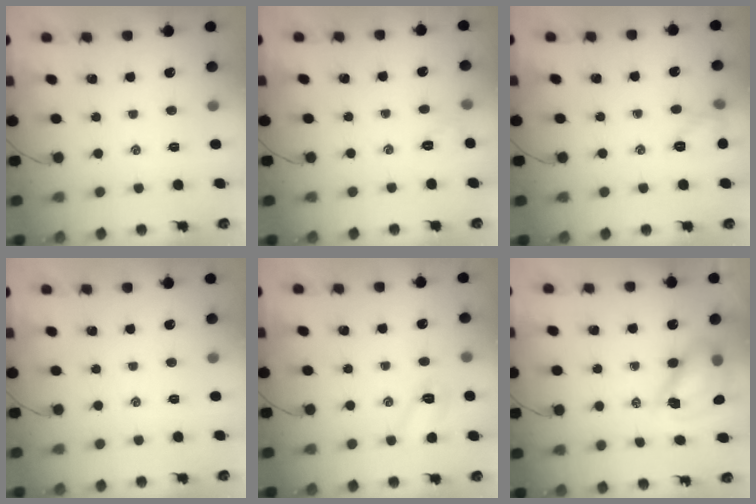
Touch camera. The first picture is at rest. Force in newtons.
{"total": 2.6, "press": 2.6, "slide": 0.6}
{"total": 6.9, "press": 6.8, "slide": 1.0}
{"total": 0.0}
{"total": 4.8, "press": 4.7, "slide": 1.2}
{"total": 9.2, "press": 9.0, "slide": 2.1}